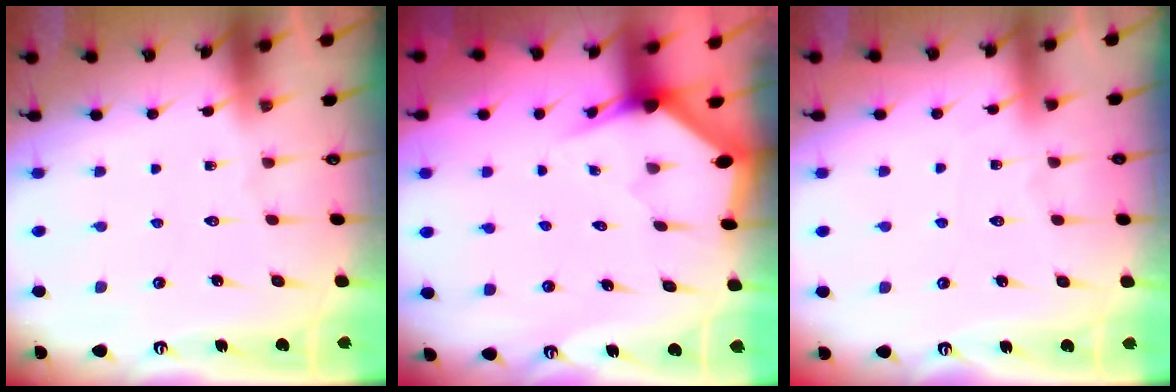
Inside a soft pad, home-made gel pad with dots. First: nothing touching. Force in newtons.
{"total": 2.9, "press": 2.9, "slide": 0.1}
{"total": 4.5, "press": 4.5, "slide": 0.6}